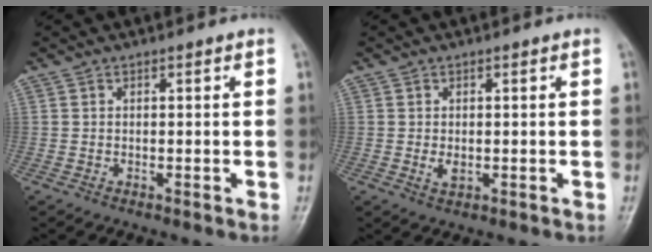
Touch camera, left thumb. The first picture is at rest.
{"total": 2.2, "force": [-0.1, 1.3, 1.7], "torque": [-0.028, -0.006, 0.001]}